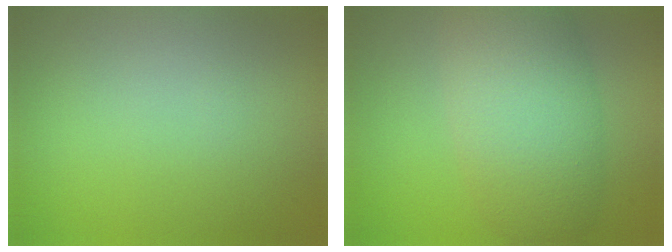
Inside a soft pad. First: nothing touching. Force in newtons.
{"total": 7.9, "press": 7.9, "slide": 0.4}